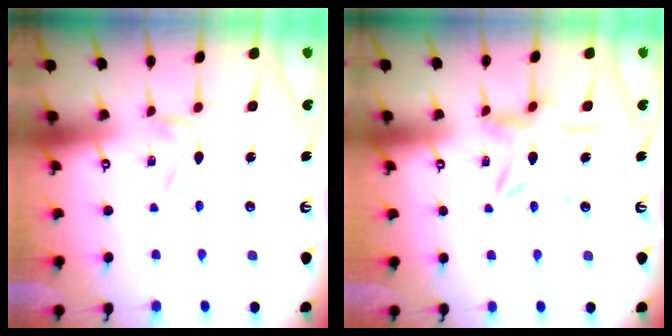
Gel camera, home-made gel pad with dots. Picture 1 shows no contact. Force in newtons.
{"total": 11.3, "press": 11.2, "slide": 1.0}